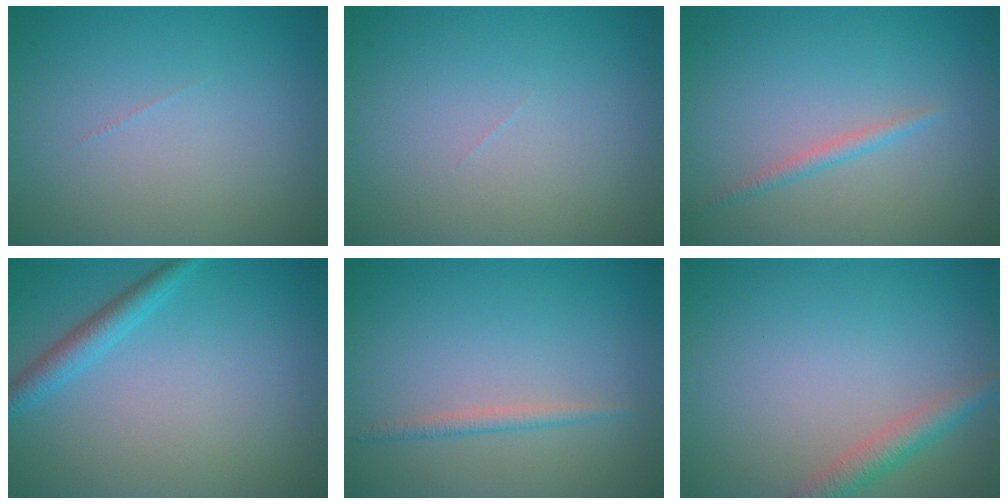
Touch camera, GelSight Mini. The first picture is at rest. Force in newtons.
{"total": 0.0}
{"total": 1.2, "press": 1.2, "slide": 0.0}
{"total": 2.2, "press": 2.2, "slide": 0.2}
{"total": 1.2, "press": 1.2, "slide": 0.1}
{"total": 2.6, "press": 2.6, "slide": 0.2}